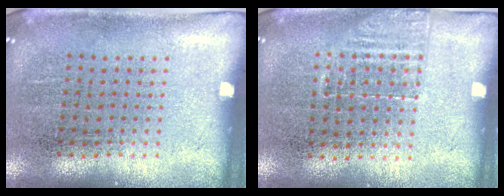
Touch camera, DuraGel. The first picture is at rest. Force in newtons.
{"total": 1.3, "press": 1.1, "slide": 0.6}